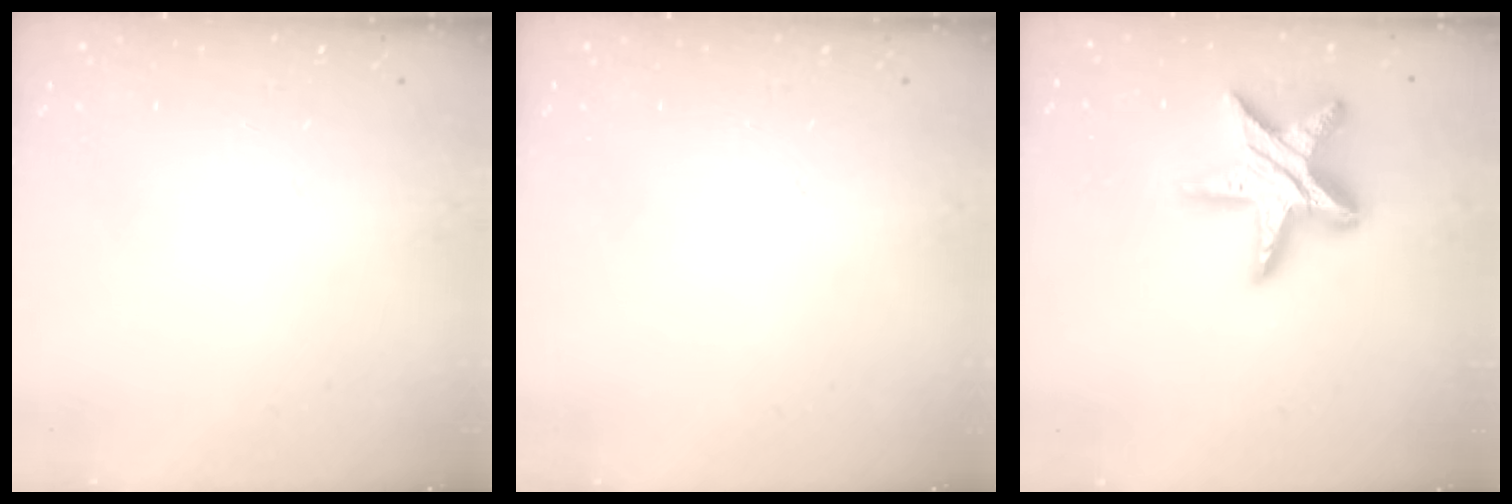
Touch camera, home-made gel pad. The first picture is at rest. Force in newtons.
{"total": 0.0}
{"total": 17.1, "press": 17.0, "slide": 1.5}